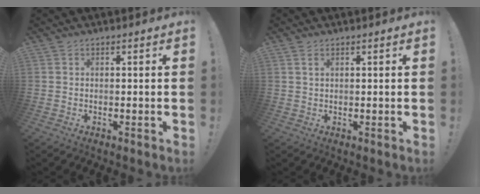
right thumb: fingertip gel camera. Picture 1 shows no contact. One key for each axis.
{"total": 1.5, "fx": 0.8, "fy": 0.6, "fz": 1.2, "tx": -0.019, "ty": -0.001, "tz": 0.013}